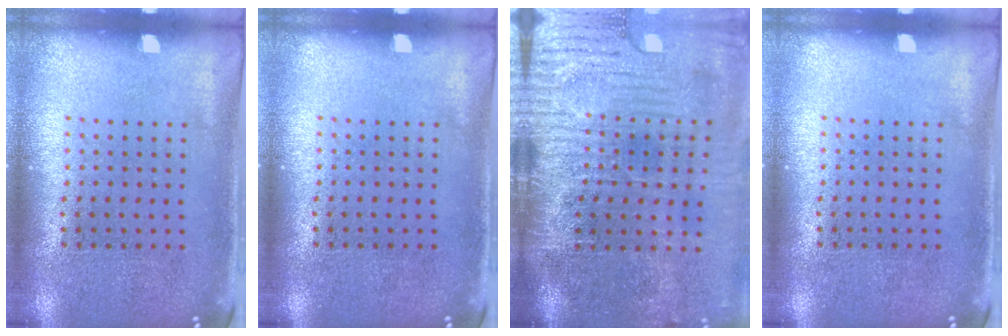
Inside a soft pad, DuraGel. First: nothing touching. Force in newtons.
{"total": 0.0}
{"total": 4.8, "press": 3.9, "slide": 2.8}
{"total": 0.0}